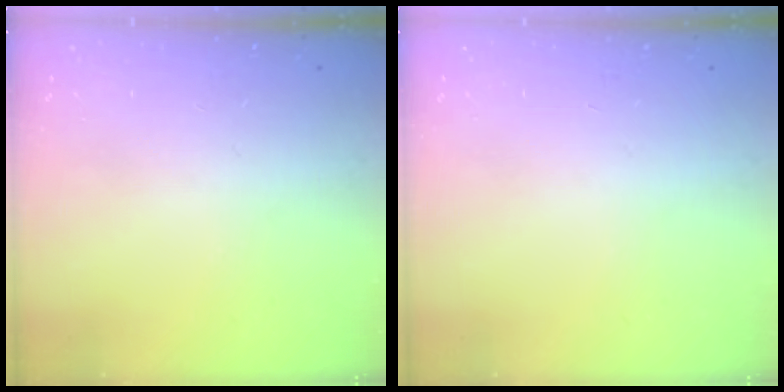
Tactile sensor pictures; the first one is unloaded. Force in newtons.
{"total": 0.0}